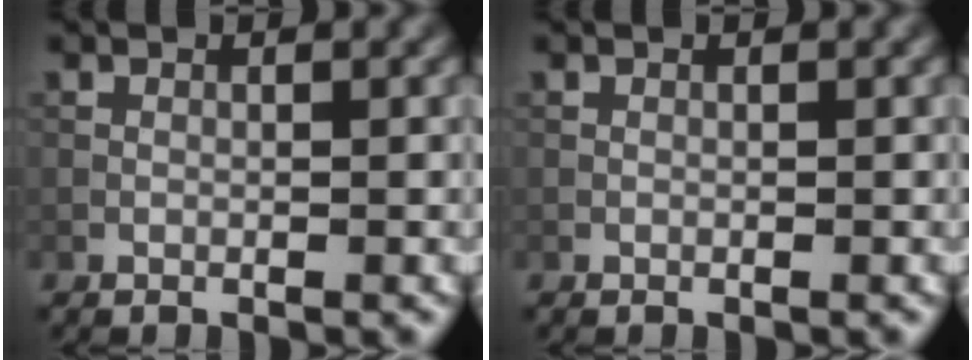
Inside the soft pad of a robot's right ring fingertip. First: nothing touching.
{"total": 0.0}